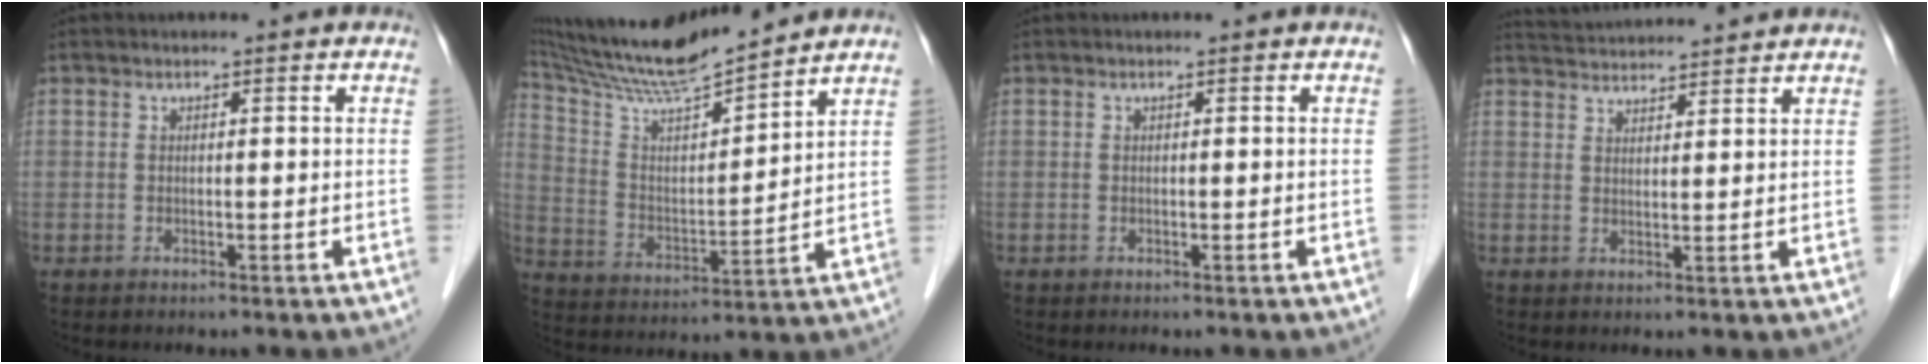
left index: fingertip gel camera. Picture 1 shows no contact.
{"total": 15.7, "force": [14.6, 0.2, 5.8], "torque": [-0.118, 0.005, 0.267]}
{"total": 0.0}
{"total": 8.4, "force": [8.2, -0.1, 1.7], "torque": [-0.038, 0.030, 0.124]}